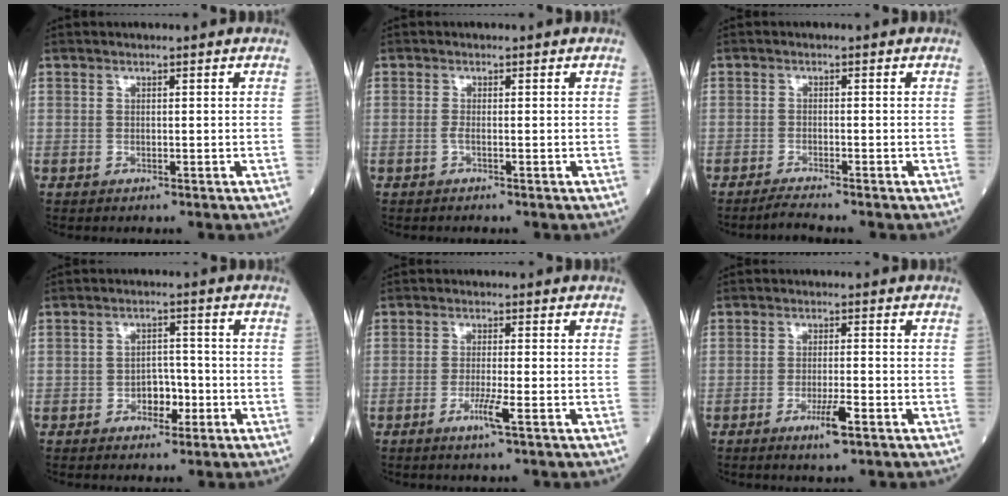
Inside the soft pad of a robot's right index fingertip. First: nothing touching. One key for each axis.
{"total": 0.7, "fx": -0.4, "fy": -0.2, "fz": 0.5, "tx": -0.012, "ty": 0.000, "tz": -0.011}
{"total": 2.2, "fx": -2.0, "fy": -0.7, "fz": 0.5, "tx": -0.022, "ty": -0.011, "tz": -0.041}
{"total": 3.7, "fx": -1.5, "fy": 2.2, "fz": 2.5, "tx": -0.030, "ty": 0.008, "tz": -0.025}
{"total": 3.3, "fx": -1.6, "fy": -0.4, "fz": 2.9, "tx": -0.058, "ty": -0.007, "tz": -0.033}
{"total": 4.0, "fx": -2.2, "fy": 0.1, "fz": 3.4, "tx": -0.062, "ty": -0.007, "tz": -0.040}